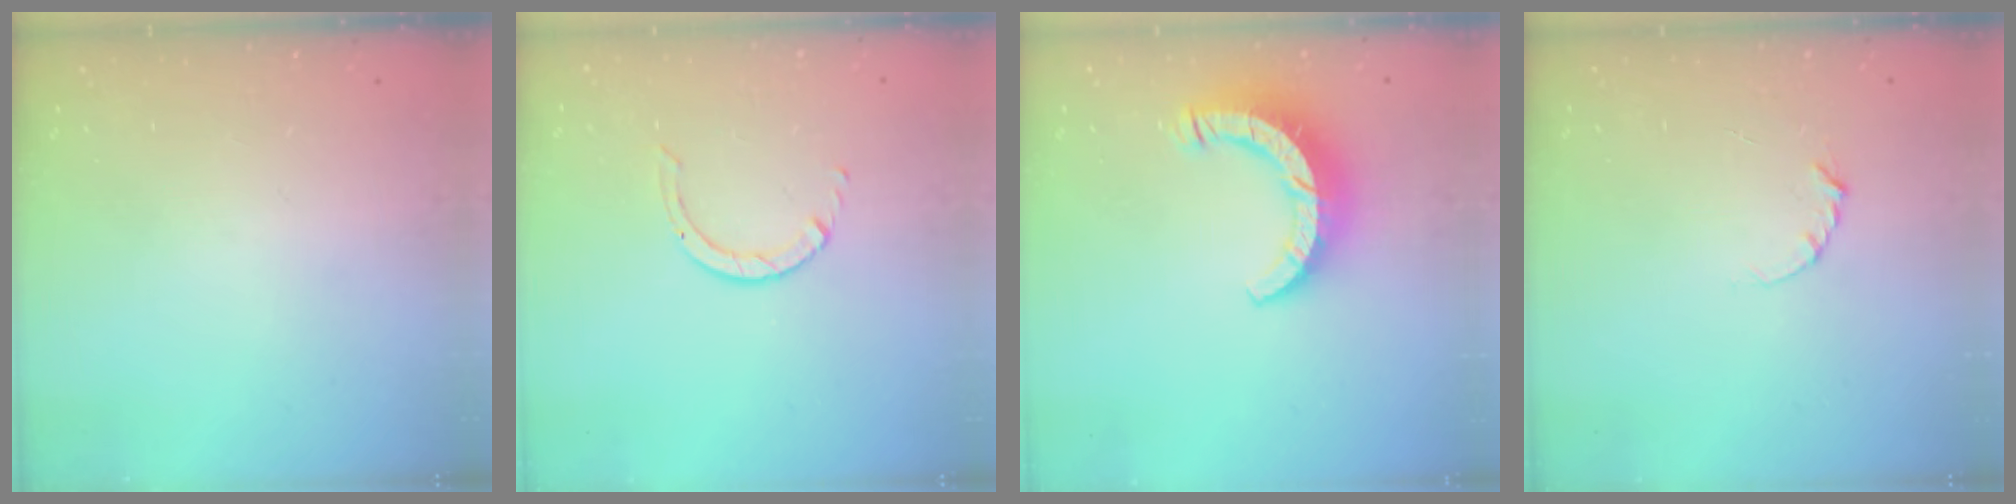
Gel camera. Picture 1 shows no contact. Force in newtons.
{"total": 1.7, "press": 1.7, "slide": 0.1}
{"total": 9.6, "press": 9.6, "slide": 1.0}
{"total": 2.9, "press": 2.9, "slide": 0.3}